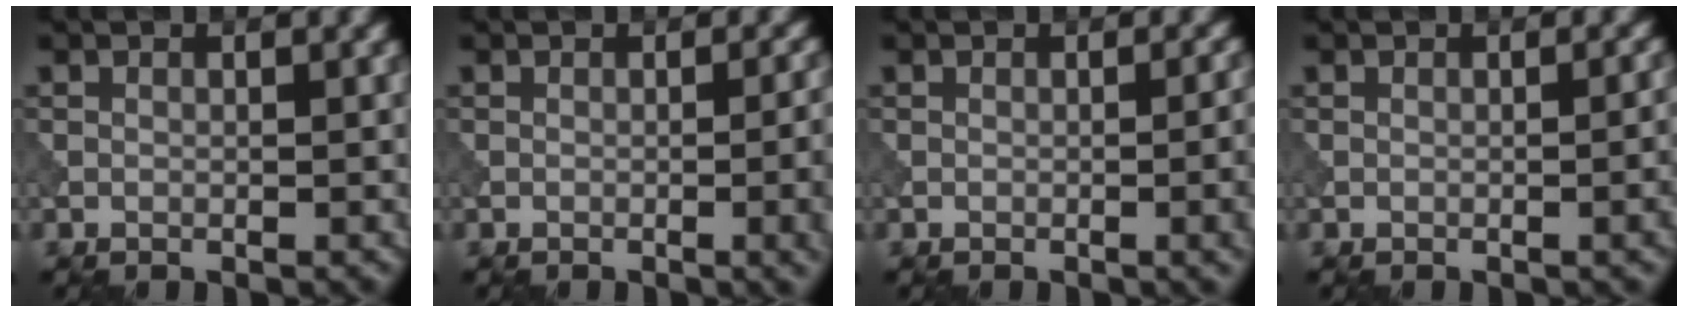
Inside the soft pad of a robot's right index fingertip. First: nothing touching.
{"total": 4.0, "force": [-0.3, 1.3, 3.8], "torque": [-0.038, -0.001, -0.004]}
{"total": 3.1, "force": [-0.1, 0.9, 3.0], "torque": [-0.033, 0.003, -0.002]}
{"total": 2.1, "force": [-0.1, 0.4, 2.1], "torque": [-0.027, 0.002, 0.000]}